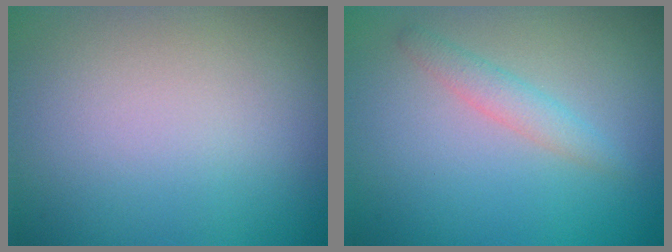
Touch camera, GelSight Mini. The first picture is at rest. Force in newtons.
{"total": 1.6, "press": 1.6, "slide": 0.0}